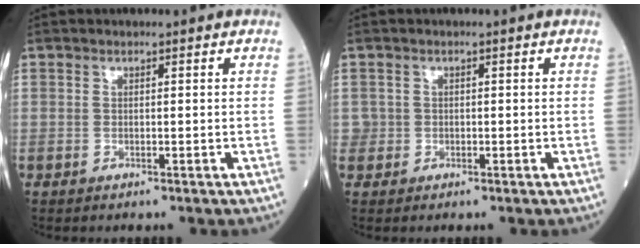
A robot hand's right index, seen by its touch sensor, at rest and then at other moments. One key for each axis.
{"total": 1.3, "fx": -0.2, "fy": 1.3, "fz": -0.1, "tx": 0.011, "ty": 0.007, "tz": -0.006}